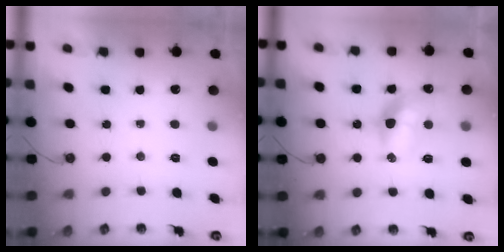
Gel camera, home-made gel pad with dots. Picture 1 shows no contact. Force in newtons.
{"total": 10.6, "press": 10.6, "slide": 0.9}